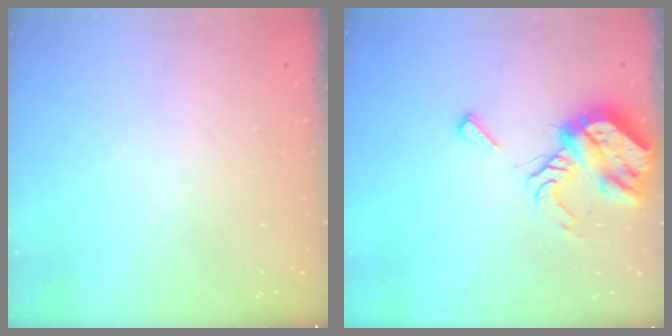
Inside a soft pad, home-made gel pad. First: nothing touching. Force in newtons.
{"total": 9.4, "press": 9.4, "slide": 1.1}